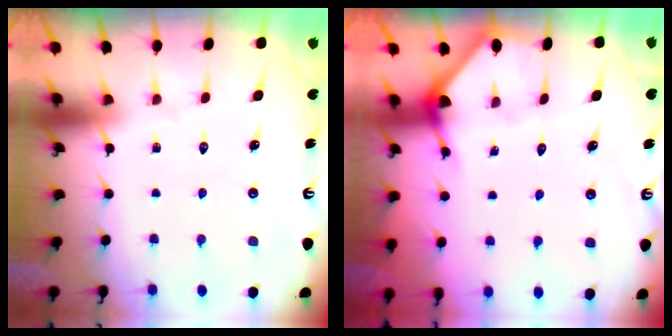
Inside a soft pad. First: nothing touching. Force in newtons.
{"total": 2.7, "press": 2.7, "slide": 0.1}